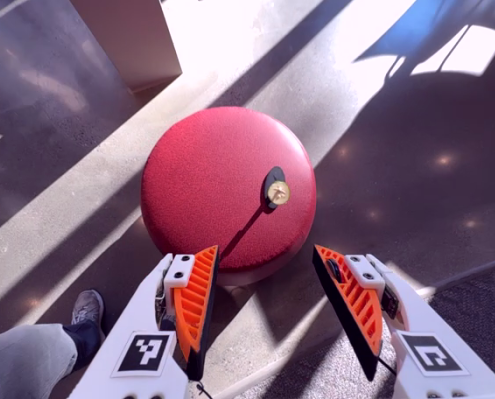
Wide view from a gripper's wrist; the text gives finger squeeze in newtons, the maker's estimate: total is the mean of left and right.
{"total": 0.0}